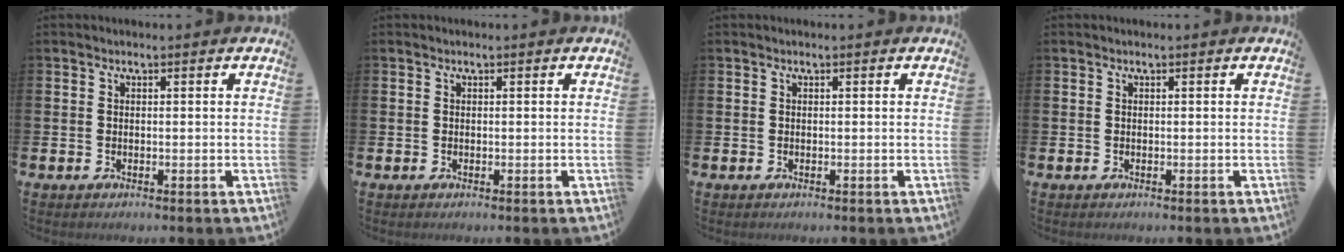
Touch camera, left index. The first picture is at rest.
{"total": 0.0}
{"total": 0.0}
{"total": 0.0}